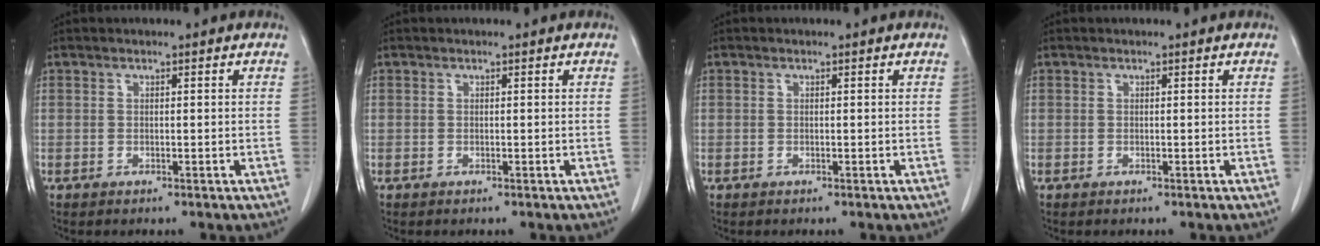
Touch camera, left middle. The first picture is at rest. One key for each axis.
{"total": 0.0}
{"total": 0.0}
{"total": 0.0}